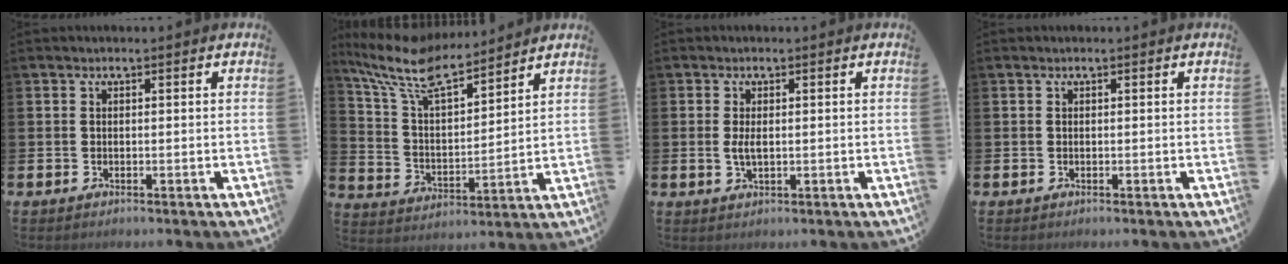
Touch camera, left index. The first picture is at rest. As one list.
[{"total": 10.0, "force": [8.5, 2.8, 4.5], "torque": [-0.124, -0.044, 0.151]}, {"total": 2.1, "force": [0.1, 0.9, 1.9], "torque": [-0.034, 0.001, 0.000]}, {"total": 0.0}]